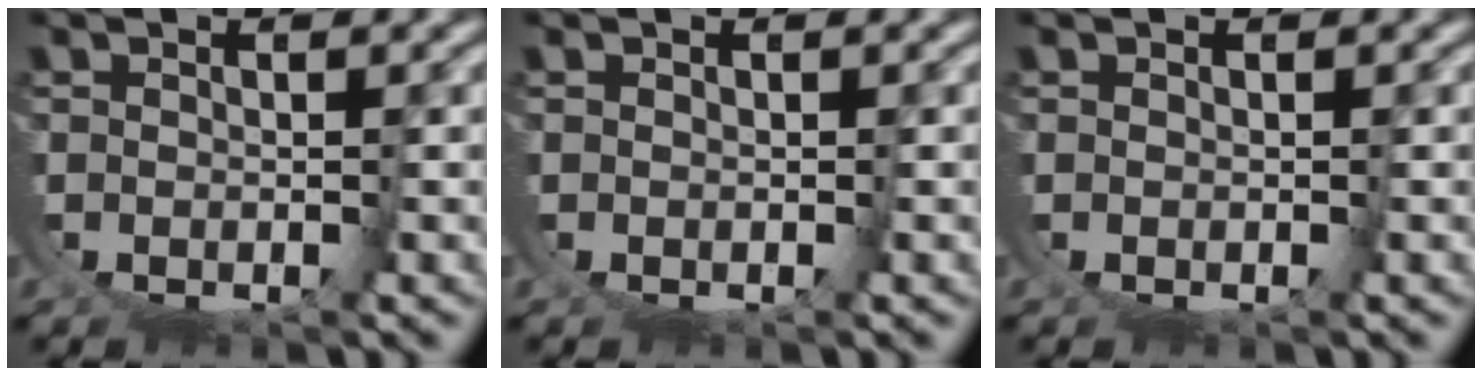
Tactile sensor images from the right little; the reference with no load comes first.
{"total": 0.0}
{"total": 0.0}